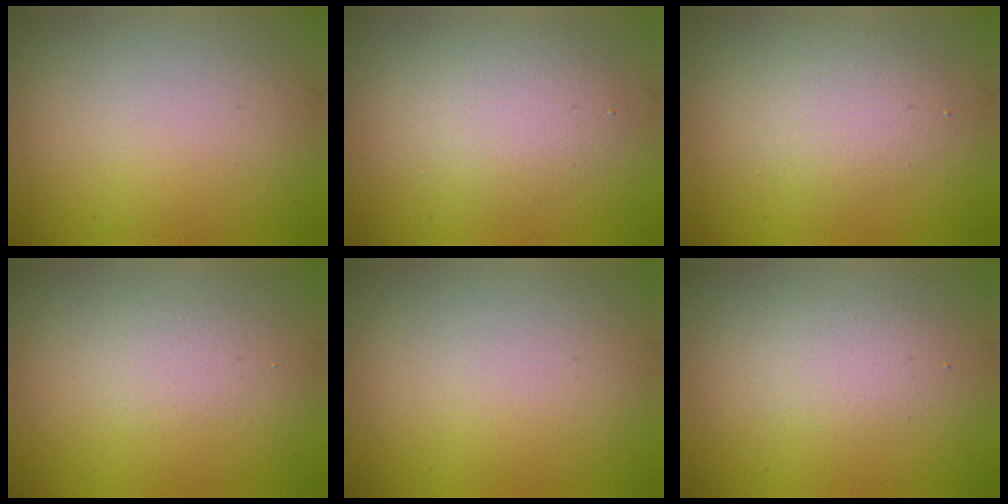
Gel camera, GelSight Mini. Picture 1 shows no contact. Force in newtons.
{"total": 3.3, "press": 3.3, "slide": 0.2}
{"total": 2.7, "press": 2.7, "slide": 0.0}
{"total": 0.9, "press": 0.9, "slide": 0.0}
{"total": 0.0}
{"total": 1.6, "press": 1.6, "slide": 0.3}